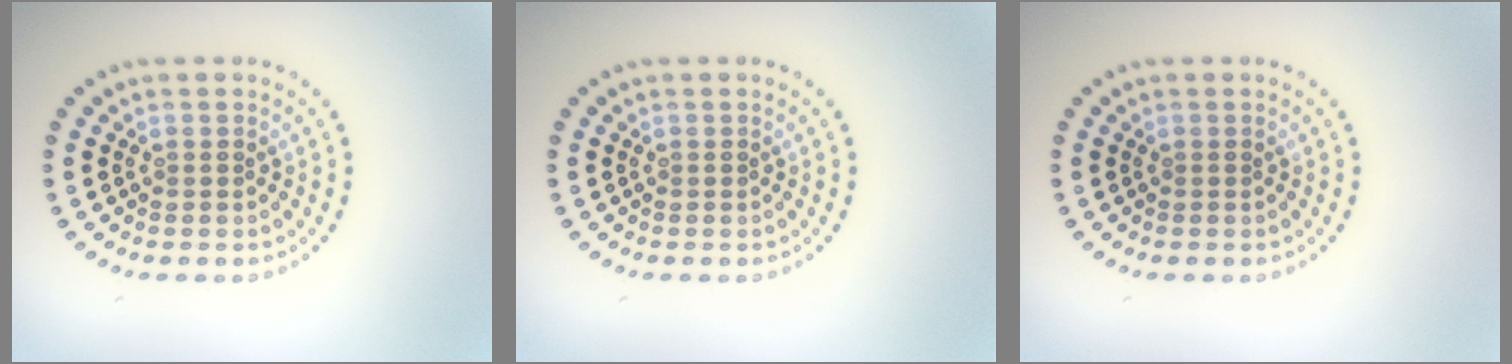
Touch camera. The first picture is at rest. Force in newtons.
{"total": 0.0}
{"total": 0.0}